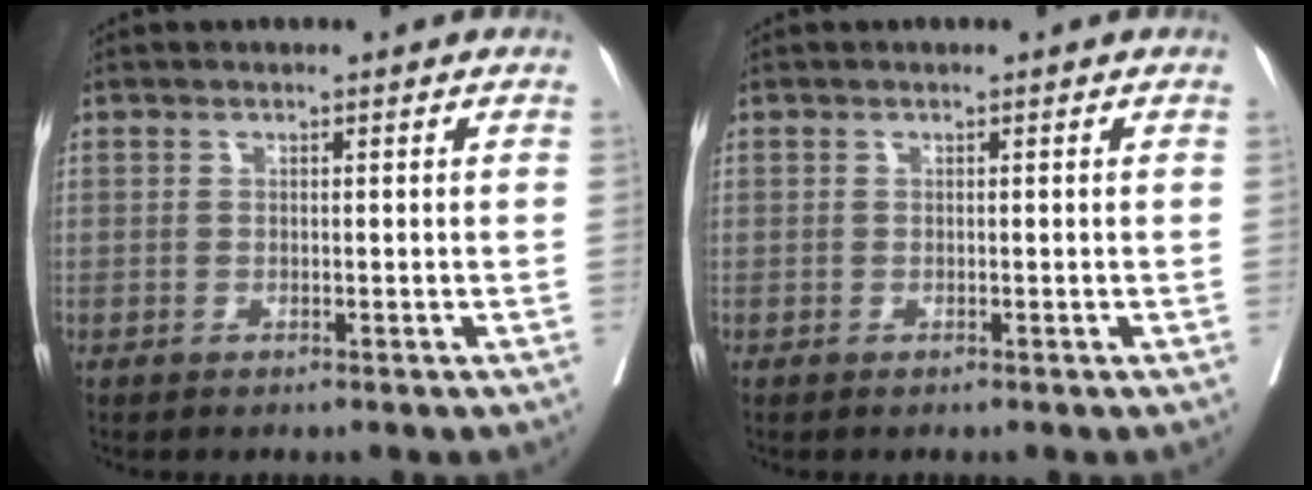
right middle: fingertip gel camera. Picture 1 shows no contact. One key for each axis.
{"total": 0.0}